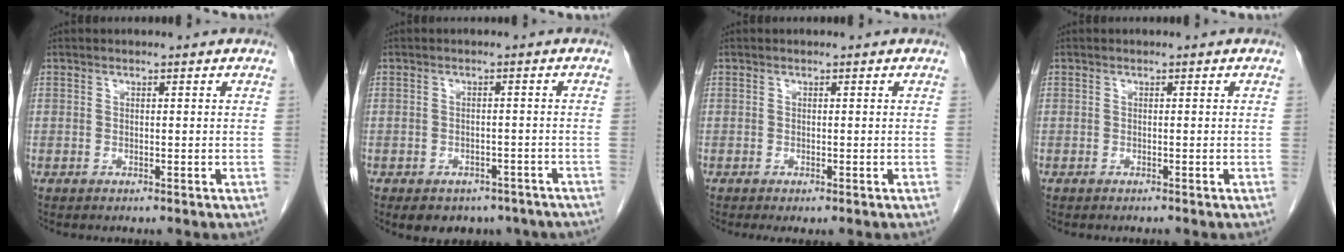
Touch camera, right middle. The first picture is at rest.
{"total": 9.7, "force": [-7.2, 5.6, 3.3], "torque": [-0.040, 0.004, -0.079]}
{"total": 1.1, "force": [-0.7, 0.2, 0.7], "torque": [-0.010, -0.005, -0.009]}
{"total": 0.0}